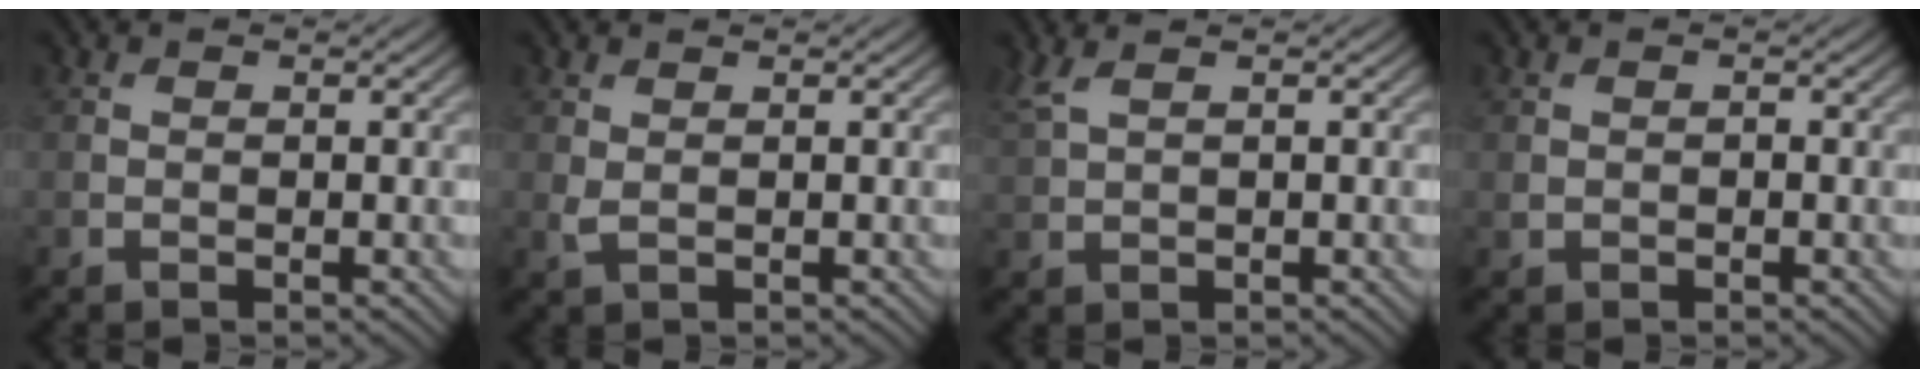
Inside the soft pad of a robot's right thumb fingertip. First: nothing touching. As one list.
[{"total": 1.0, "force": [0.5, 0.4, 0.9], "torque": [-0.028, -0.001, 0.012]}, {"total": 2.8, "force": [1.8, 0.7, 2.1], "torque": [-0.058, 0.013, 0.043]}, {"total": 0.6, "force": [0.0, 0.5, 0.4], "torque": [-0.011, -0.001, 0.000]}]